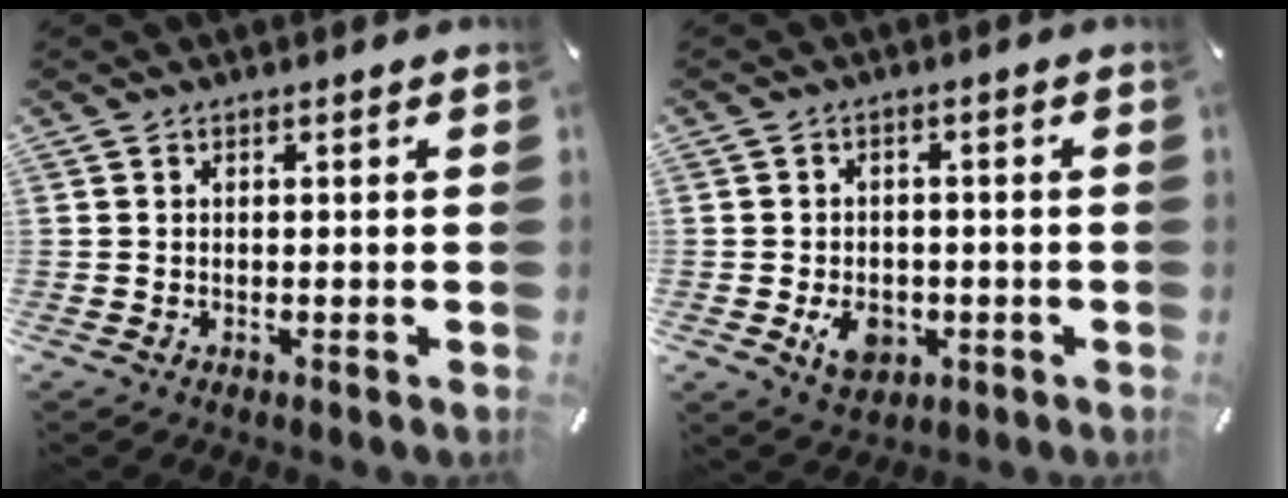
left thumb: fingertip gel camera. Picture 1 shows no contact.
{"total": 6.5, "force": [-1.9, 5.0, 3.6], "torque": [-0.062, 0.001, -0.035]}